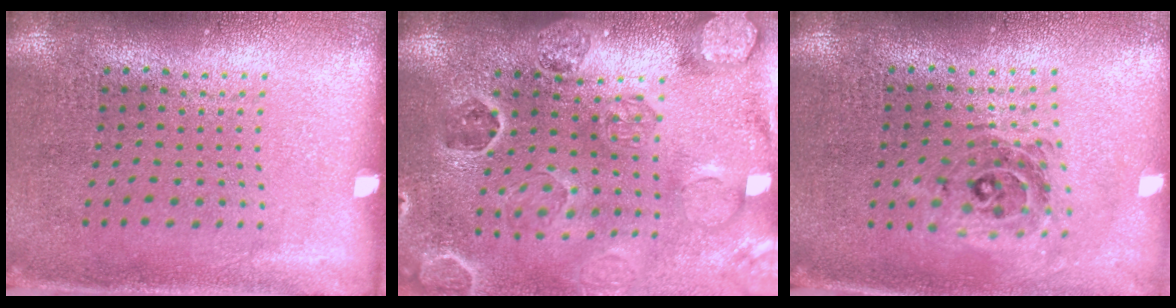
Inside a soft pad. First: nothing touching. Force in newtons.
{"total": 2.7, "press": 2.7, "slide": 0.3}
{"total": 0.7, "press": 0.6, "slide": 0.1}